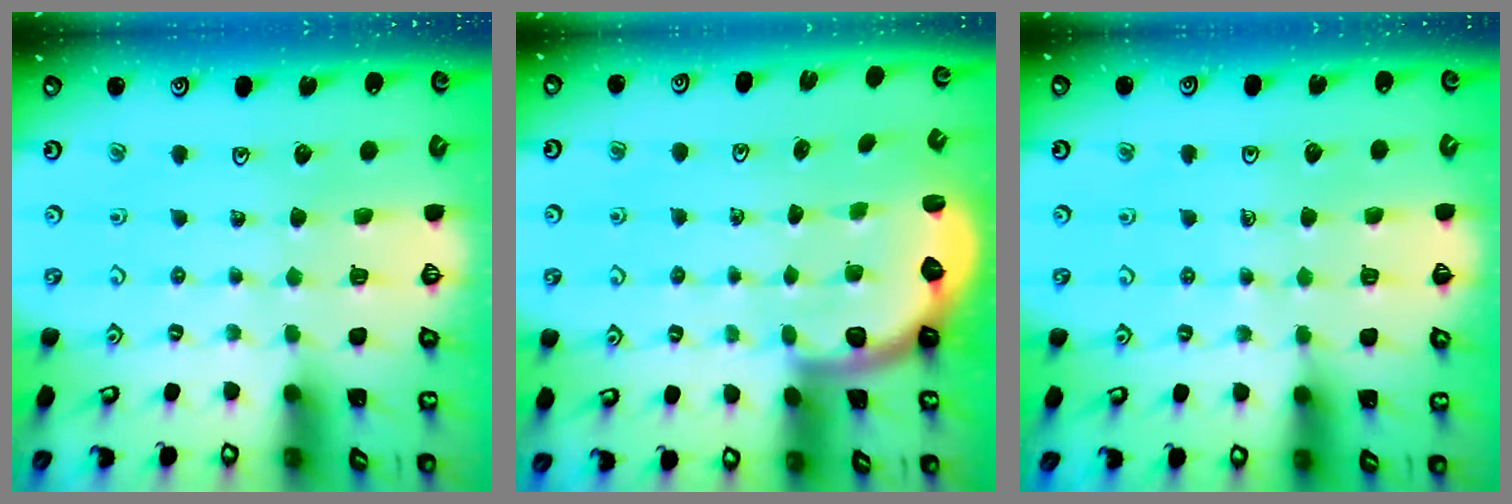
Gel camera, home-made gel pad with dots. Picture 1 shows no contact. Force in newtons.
{"total": 2.5, "press": 2.1, "slide": 1.4}
{"total": 4.0, "press": 3.9, "slide": 0.5}